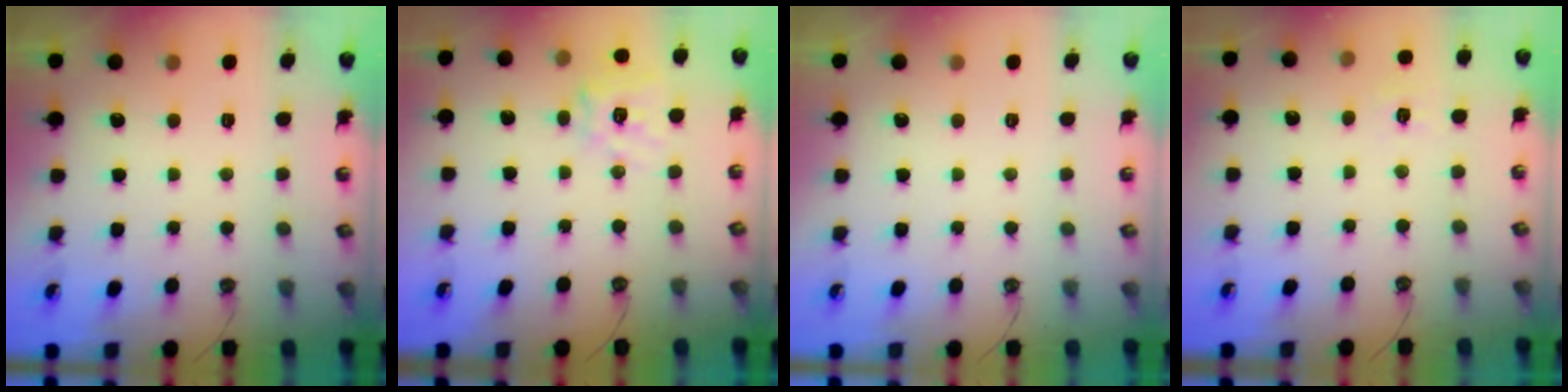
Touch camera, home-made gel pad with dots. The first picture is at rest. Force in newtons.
{"total": 12.9, "press": 12.8, "slide": 1.7}
{"total": 0.0}
{"total": 6.1, "press": 6.1, "slide": 0.6}